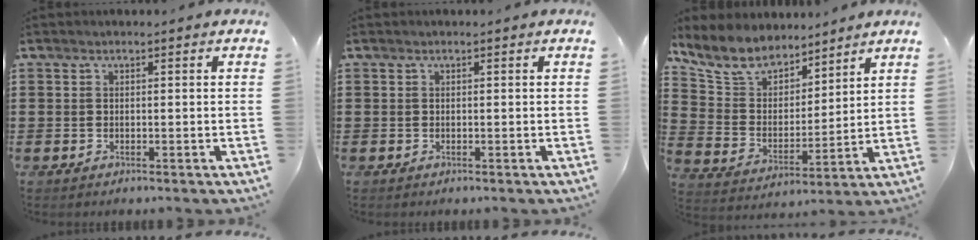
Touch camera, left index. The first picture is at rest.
{"total": 0.0}
{"total": 8.1, "force": [7.3, 3.3, 1.4], "torque": [-0.073, -0.044, 0.133]}